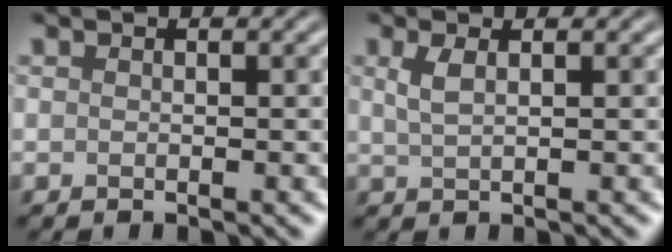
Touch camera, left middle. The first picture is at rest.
{"total": 1.9, "force": [0.8, 0.7, 1.6], "torque": [-0.032, 0.001, 0.018]}